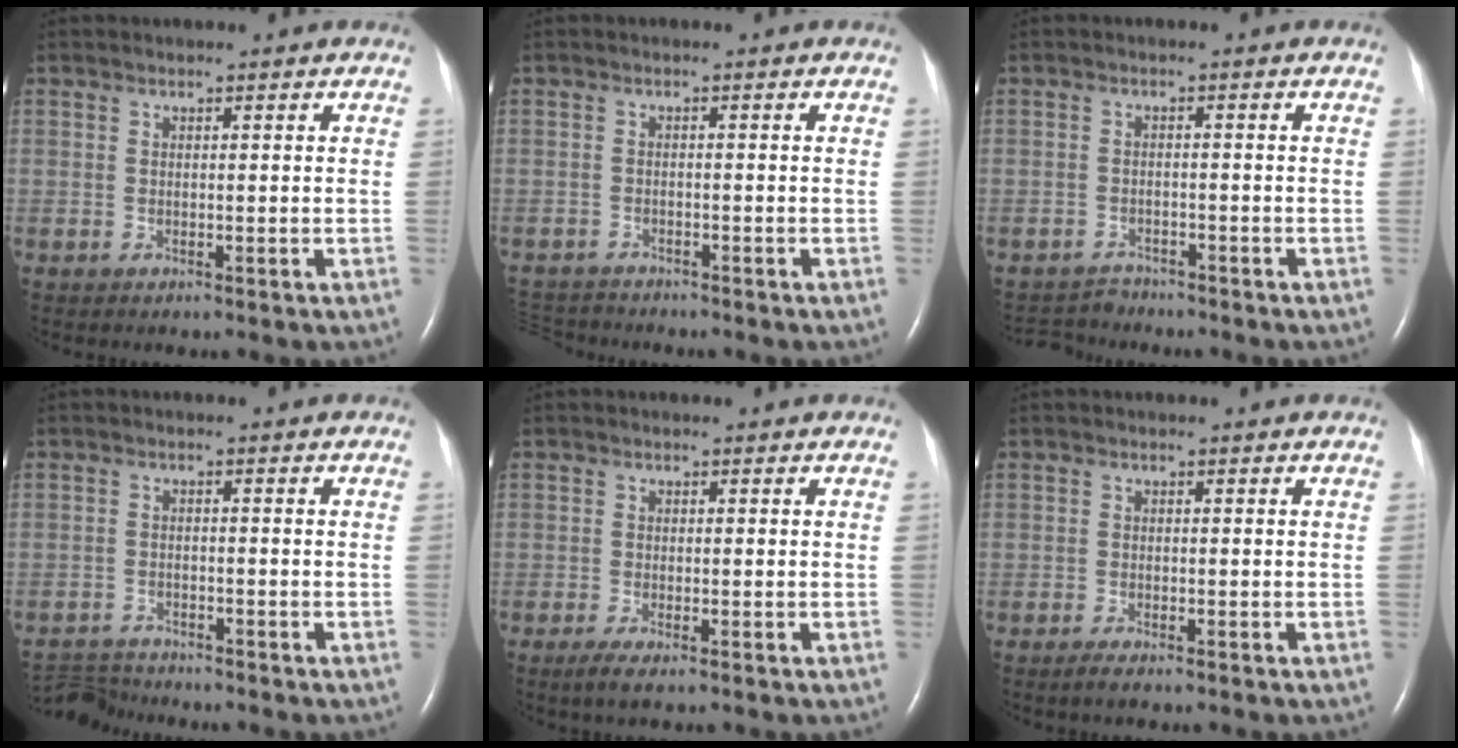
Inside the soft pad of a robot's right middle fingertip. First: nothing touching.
{"total": 4.5, "force": [-4.4, 0.9, 0.2], "torque": [-0.005, -0.015, -0.077]}
{"total": 3.1, "force": [-2.8, 0.6, -1.0], "torque": [0.012, -0.010, -0.047]}
{"total": 4.7, "force": [-4.7, 0.1, -0.5], "torque": [0.004, -0.010, -0.086]}
{"total": 2.0, "force": [-1.2, 0.2, 1.5], "torque": [-0.037, -0.007, -0.028]}
{"total": 1.4, "force": [-1.1, 0.1, 0.9], "torque": [-0.025, -0.005, -0.021]}